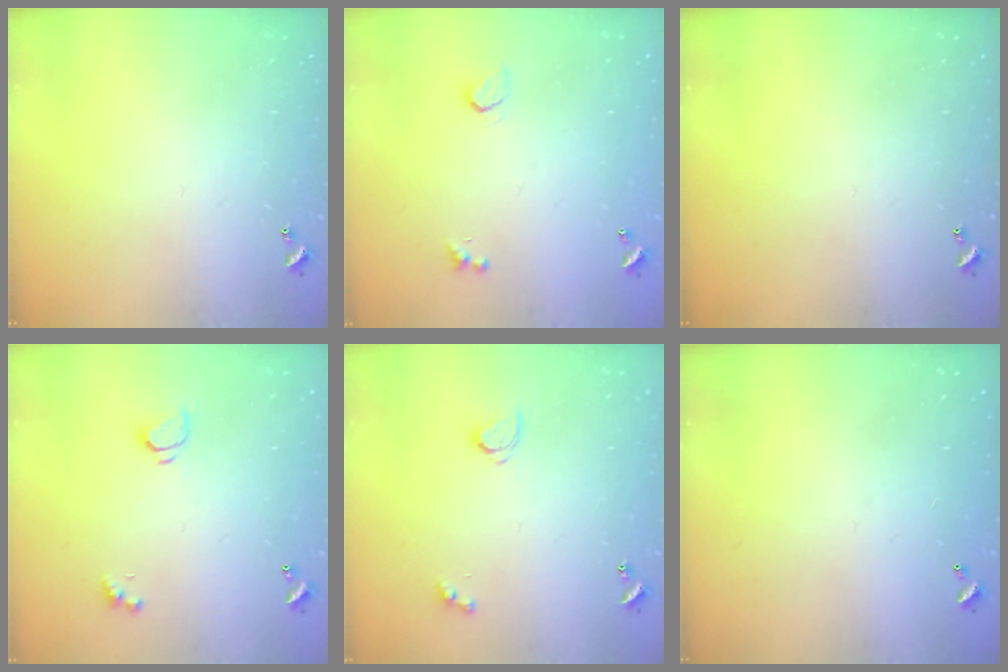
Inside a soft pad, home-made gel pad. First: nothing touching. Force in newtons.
{"total": 0.9, "press": 0.8, "slide": 0.4}
{"total": 0.0}
{"total": 1.6, "press": 1.5, "slide": 0.4}
{"total": 2.8, "press": 2.8, "slide": 0.3}
{"total": 2.9, "press": 2.9, "slide": 0.1}